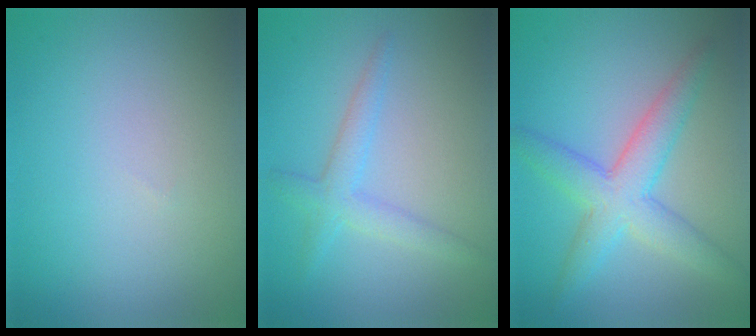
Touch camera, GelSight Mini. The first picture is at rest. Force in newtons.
{"total": 2.5, "press": 2.5, "slide": 0.1}
{"total": 5.0, "press": 5.0, "slide": 0.1}